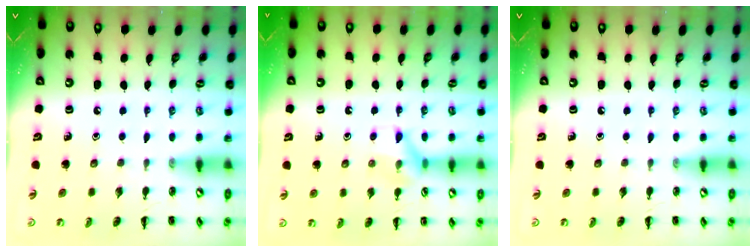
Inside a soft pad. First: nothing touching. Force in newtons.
{"total": 8.7, "press": 8.7, "slide": 0.5}
{"total": 0.0}